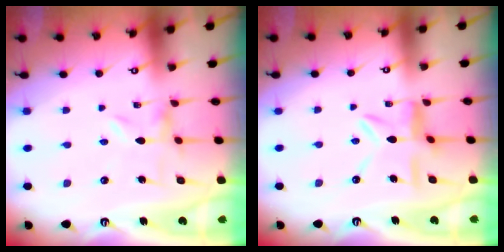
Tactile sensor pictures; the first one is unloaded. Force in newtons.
{"total": 9.4, "press": 9.4, "slide": 0.8}